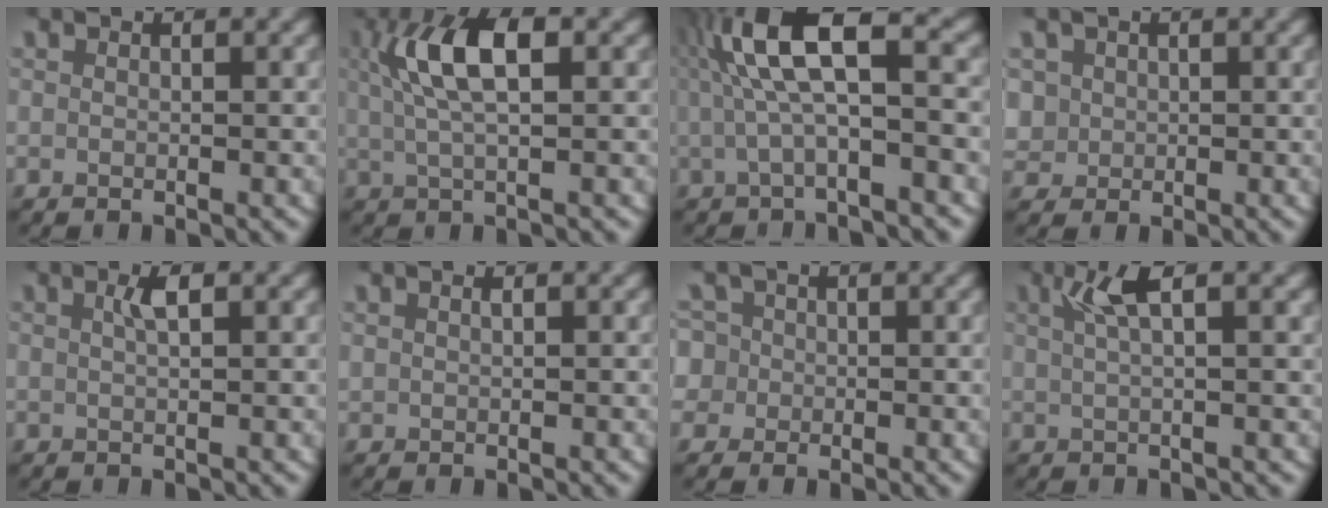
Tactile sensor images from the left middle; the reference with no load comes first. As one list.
[{"total": 5.8, "force": [1.1, 2.1, 5.3], "torque": [-0.109, 0.010, 0.017]}, {"total": 8.8, "force": [1.3, 3.7, 7.9], "torque": [-0.152, 0.018, 0.011]}, {"total": 4.0, "force": [0.5, 3.7, 1.3], "torque": [-0.050, -0.010, 0.016]}, {"total": 1.5, "force": [0.6, 0.2, 1.4], "torque": [-0.028, 0.004, 0.011]}, {"total": 0.5, "force": [0.4, 0.2, 0.3], "torque": [-0.008, 0.004, 0.009]}, {"total": 5.3, "force": [-0.1, 5.1, 1.6], "torque": [-0.048, -0.012, -0.006]}, {"total": 3.4, "force": [1.7, 0.4, 2.9], "torque": [-0.050, 0.015, 0.024]}]